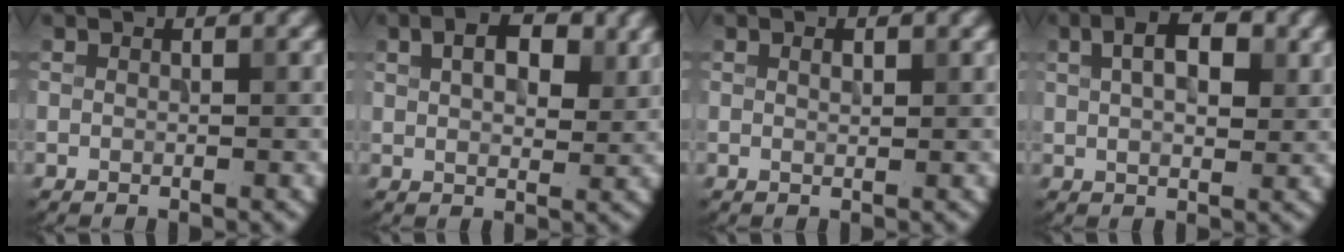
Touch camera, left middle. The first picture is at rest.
{"total": 4.8, "force": [1.8, 2.6, 3.6], "torque": [-0.053, 0.001, 0.028]}
{"total": 0.9, "force": [0.4, 0.3, 0.7], "torque": [-0.013, 0.000, 0.007]}
{"total": 5.4, "force": [1.8, 2.8, 4.3], "torque": [-0.066, 0.008, 0.022]}